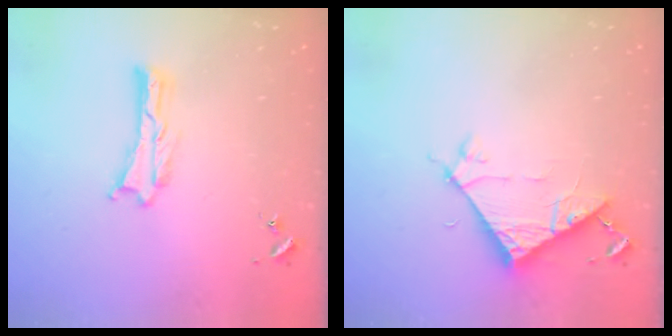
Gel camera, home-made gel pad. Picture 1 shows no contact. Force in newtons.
{"total": 6.7, "press": 6.7, "slide": 0.3}